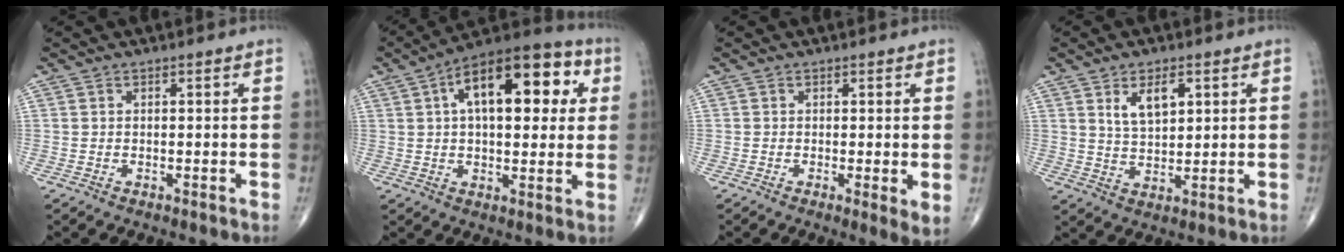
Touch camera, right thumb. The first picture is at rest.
{"total": 20.6, "force": [5.8, 9.9, 17.0], "torque": [-0.224, 0.023, 0.076]}
{"total": 3.1, "force": [-0.1, 0.7, 3.1], "torque": [-0.051, -0.013, -0.006]}
{"total": 6.5, "force": [2.7, 3.3, 4.8], "torque": [-0.074, -0.017, 0.054]}